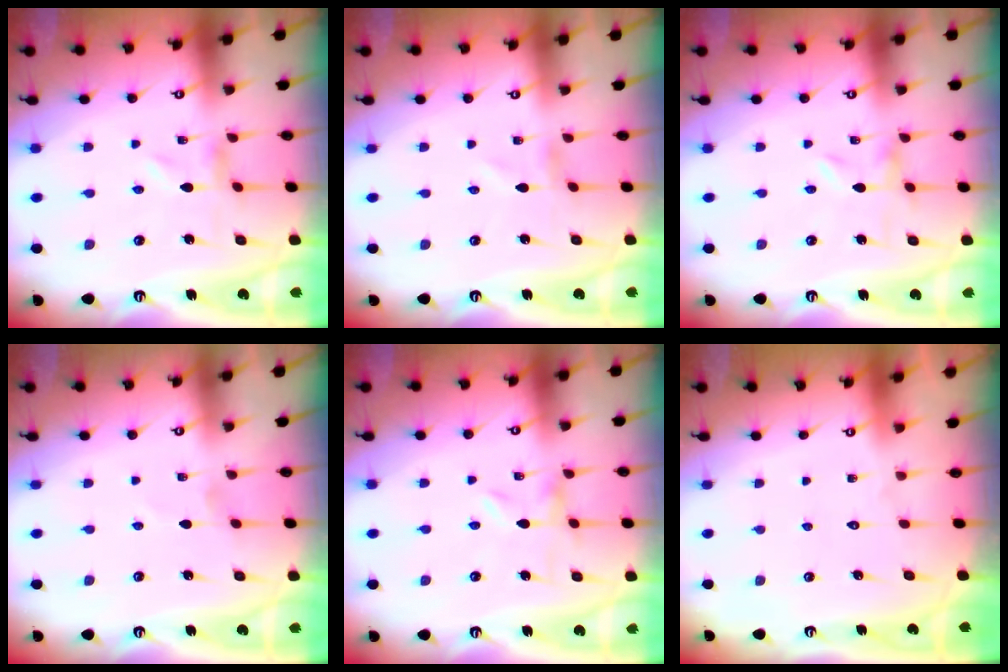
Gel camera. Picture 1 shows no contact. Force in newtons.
{"total": 1.0, "press": 1.0, "slide": 0.1}
{"total": 0.0}
{"total": 0.0}
{"total": 0.0}
{"total": 1.5, "press": 1.5, "slide": 0.1}